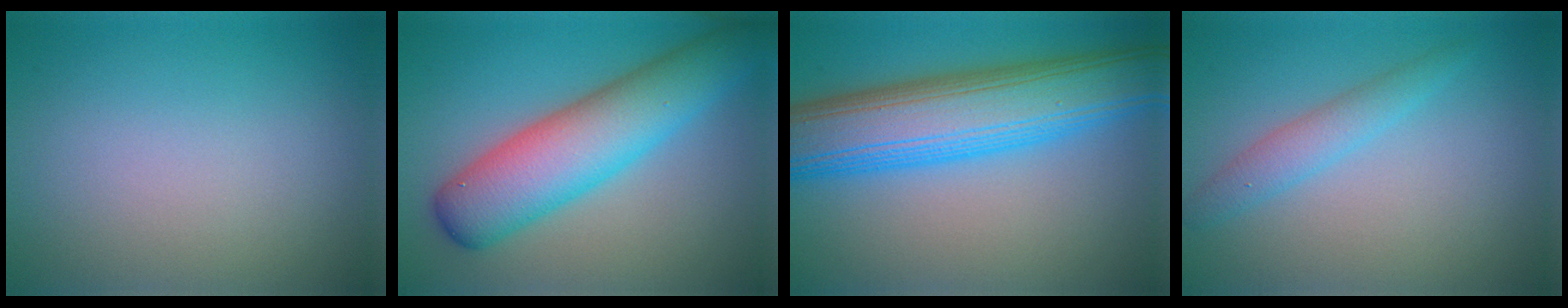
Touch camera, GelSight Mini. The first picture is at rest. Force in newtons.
{"total": 8.5, "press": 8.5, "slide": 0.2}
{"total": 11.1, "press": 11.1, "slide": 0.1}
{"total": 2.2, "press": 2.2, "slide": 0.3}